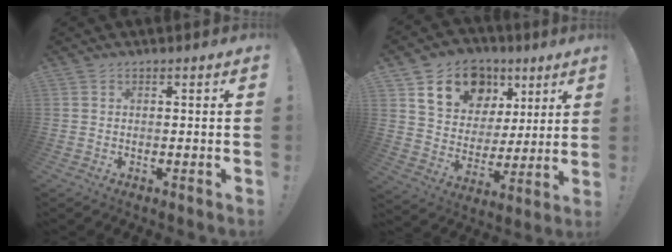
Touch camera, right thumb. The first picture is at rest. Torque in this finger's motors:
{"motor_torque": [1.95, 2.12, 0.17, -0.03, 0.02]}